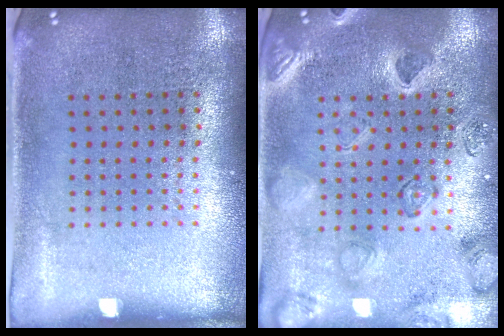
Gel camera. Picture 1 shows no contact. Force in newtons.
{"total": 2.5, "press": 2.4, "slide": 0.6}